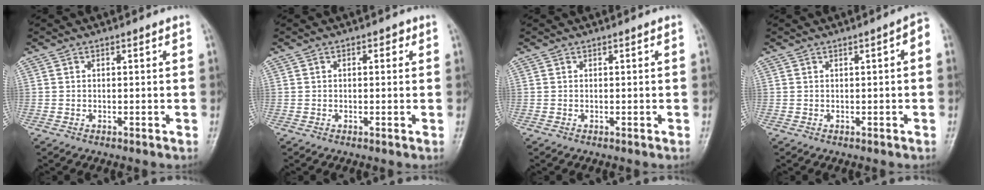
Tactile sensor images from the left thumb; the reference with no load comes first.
{"total": 1.6, "force": [0.5, 1.1, 1.1], "torque": [0.003, 0.006, 0.001]}
{"total": 0.0}
{"total": 2.6, "force": [0.2, 0.7, 2.5], "torque": [-0.030, 0.010, -0.003]}